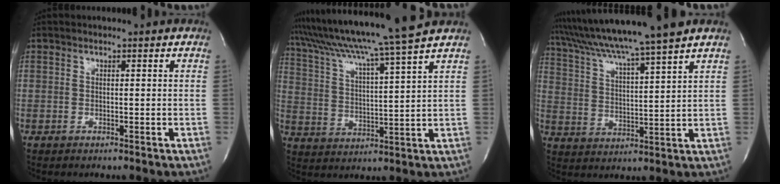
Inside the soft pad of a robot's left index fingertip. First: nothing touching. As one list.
[{"total": 16.1, "force": [13.8, -2.4, 7.8], "torque": [-0.143, -0.014, 0.217]}, {"total": 15.0, "force": [12.8, -1.8, 7.5], "torque": [-0.136, 0.005, 0.206]}]